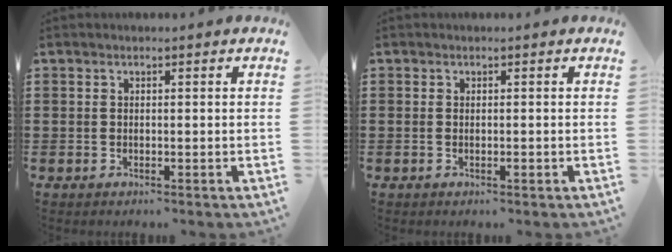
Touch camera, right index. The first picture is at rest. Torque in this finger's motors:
{"motor_torque": [-0.29, -0.14, 0.05, -0.01]}